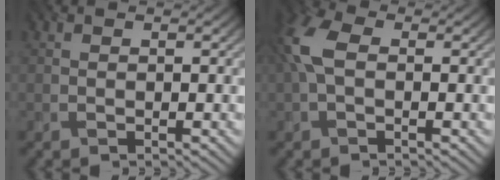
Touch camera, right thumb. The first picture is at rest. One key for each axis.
{"total": 5.6, "fx": 0.5, "fy": 3.3, "fz": 4.5, "tx": -0.120, "ty": 0.013, "tz": -0.002}